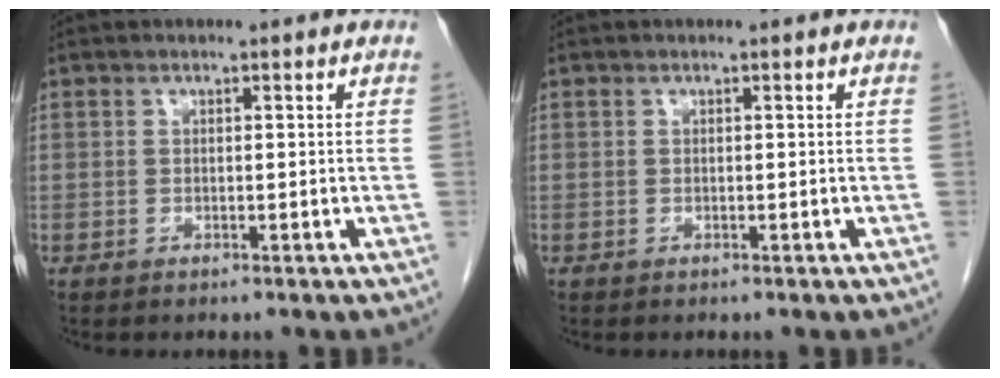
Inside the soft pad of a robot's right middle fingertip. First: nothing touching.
{"total": 0.0}